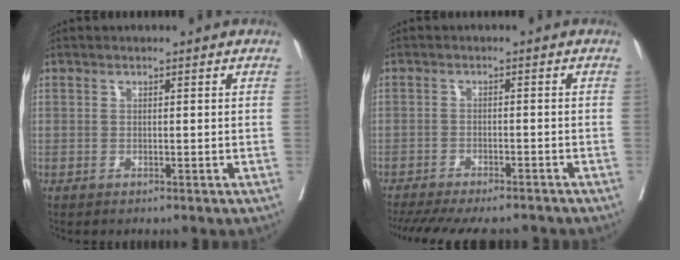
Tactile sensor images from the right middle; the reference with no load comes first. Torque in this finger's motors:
{"motor_torque": [1.03, -1.09, 0.23, 0.11]}